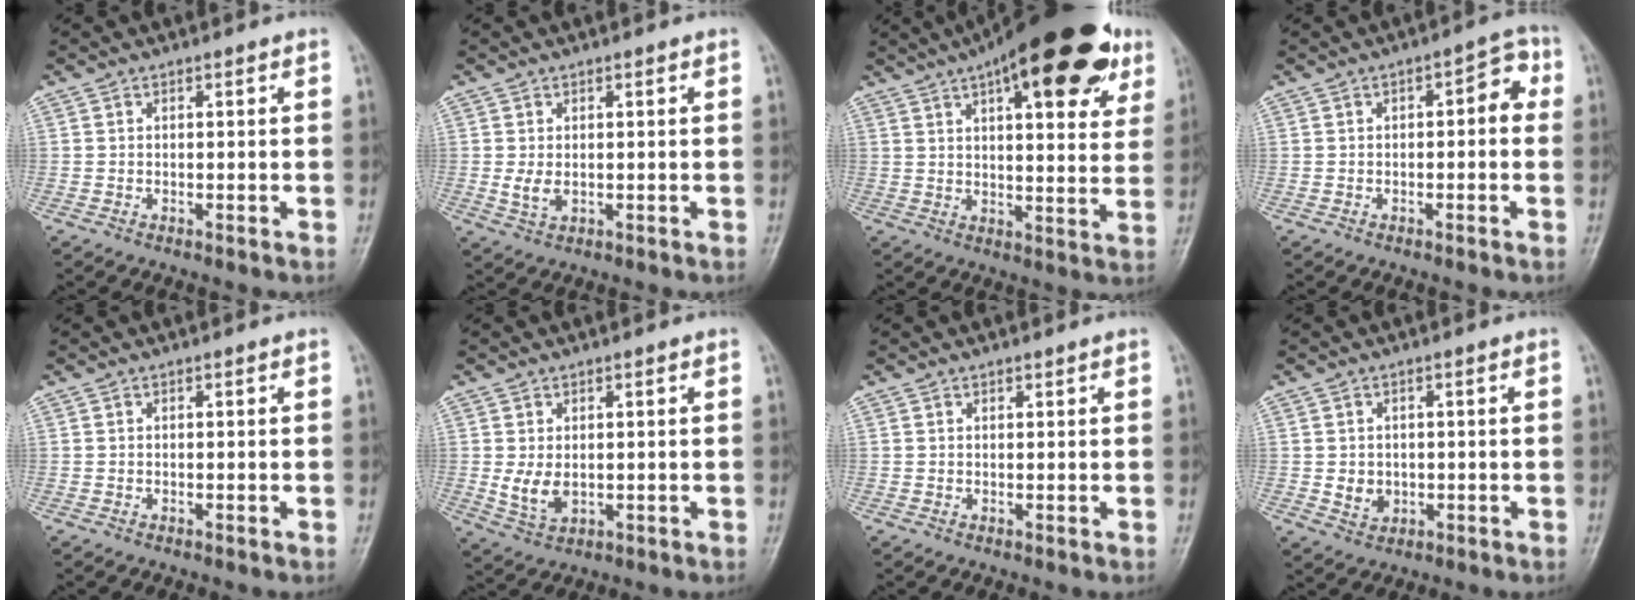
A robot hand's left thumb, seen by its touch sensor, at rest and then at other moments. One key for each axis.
{"total": 2.7, "fx": 0.1, "fy": 1.9, "fz": 1.9, "tx": -0.036, "ty": -0.009, "tz": 0.006}
{"total": 24.4, "fx": 13.3, "fy": 8.8, "fz": 18.5, "tx": -0.242, "ty": -0.006, "tz": 0.186}
{"total": 5.1, "fx": 0.5, "fy": 2.5, "fz": 4.4, "tx": -0.036, "ty": 0.023, "tz": -0.003}
{"total": 0.0}
{"total": 4.5, "fx": 0.3, "fy": 3.2, "fz": 3.2, "tx": -0.053, "ty": -0.014, "tz": 0.014}
{"total": 0.6, "fx": 0.5, "fy": 0.2, "fz": 0.0, "tx": 0.001, "ty": -0.004, "tz": 0.007}
{"total": 3.4, "fx": -0.2, "fy": 3.0, "fz": 1.6, "tx": -0.014, "ty": -0.001, "tz": 0.006}